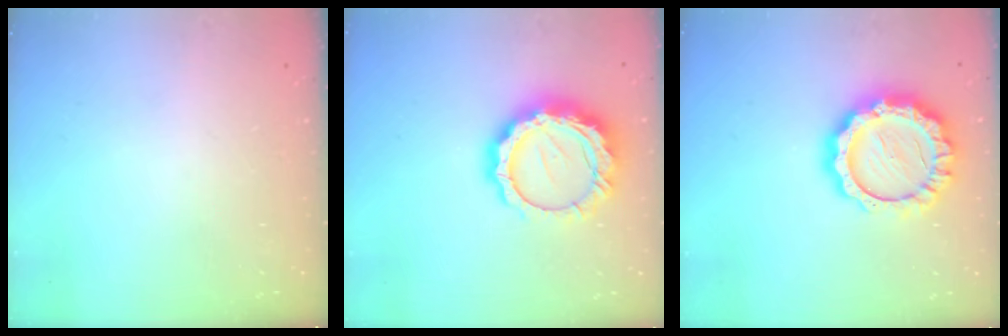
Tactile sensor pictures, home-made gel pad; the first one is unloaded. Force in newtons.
{"total": 15.4, "press": 15.4, "slide": 1.1}
{"total": 15.8, "press": 15.7, "slide": 1.3}